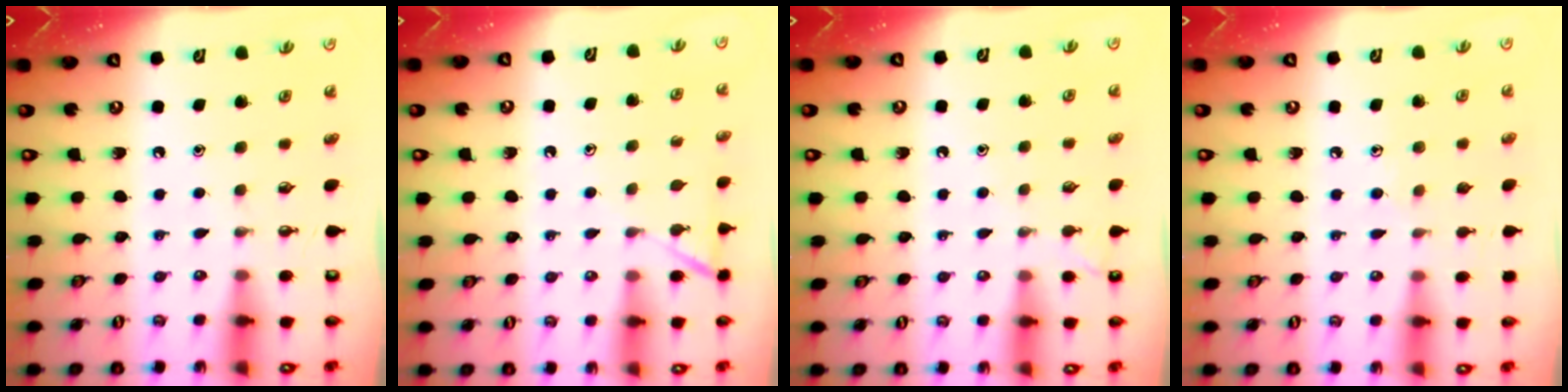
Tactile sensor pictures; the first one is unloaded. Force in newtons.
{"total": 6.2, "press": 6.2, "slide": 0.7}
{"total": 2.9, "press": 2.9, "slide": 0.3}
{"total": 5.0, "press": 4.9, "slide": 0.5}